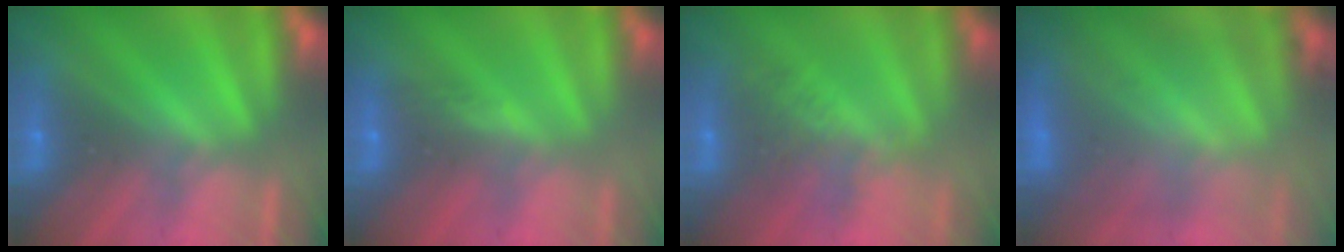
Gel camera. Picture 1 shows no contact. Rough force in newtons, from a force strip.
{"total": 2.9}
{"total": 2.4}
{"total": 7.3}